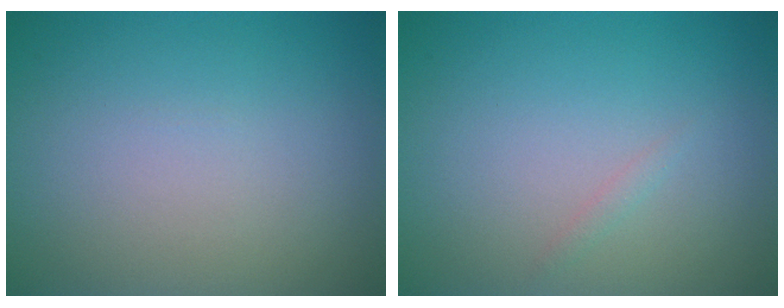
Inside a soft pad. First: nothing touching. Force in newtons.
{"total": 0.6, "press": 0.5, "slide": 0.1}